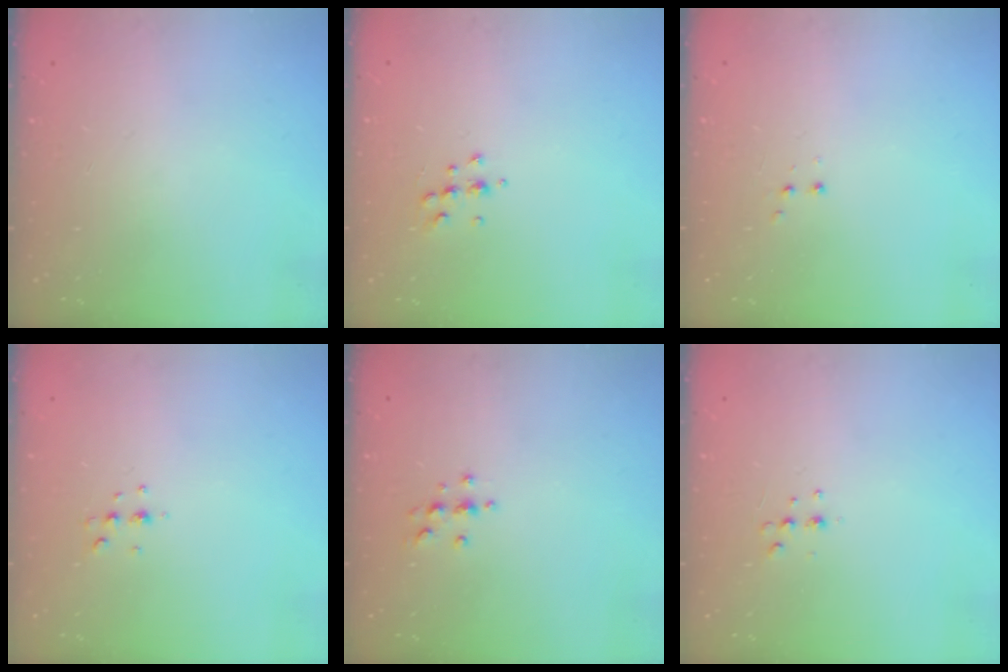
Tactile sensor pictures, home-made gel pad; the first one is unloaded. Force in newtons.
{"total": 6.3, "press": 6.2, "slide": 1.0}
{"total": 2.8, "press": 2.8, "slide": 0.6}
{"total": 3.7, "press": 3.6, "slide": 0.7}
{"total": 3.3, "press": 3.3, "slide": 0.4}
{"total": 4.1, "press": 3.9, "slide": 1.3}